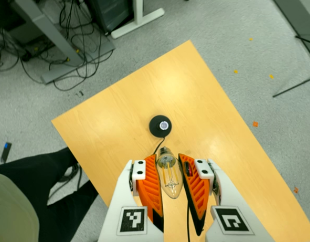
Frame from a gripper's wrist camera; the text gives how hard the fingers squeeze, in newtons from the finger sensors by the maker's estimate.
{"total": 19.7, "left": 21.3, "right": 18.1}